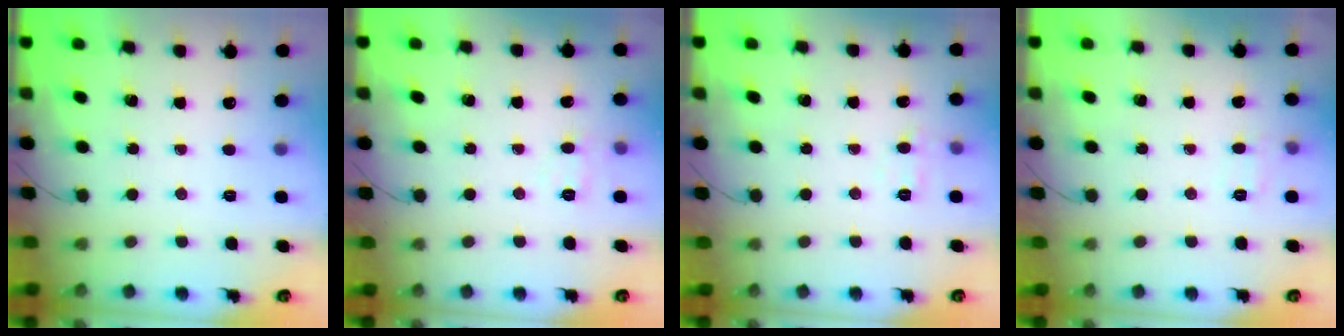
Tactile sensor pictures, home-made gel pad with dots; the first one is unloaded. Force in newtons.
{"total": 5.4, "press": 5.2, "slide": 1.3}
{"total": 3.7, "press": 3.5, "slide": 1.2}
{"total": 3.8, "press": 3.6, "slide": 1.2}